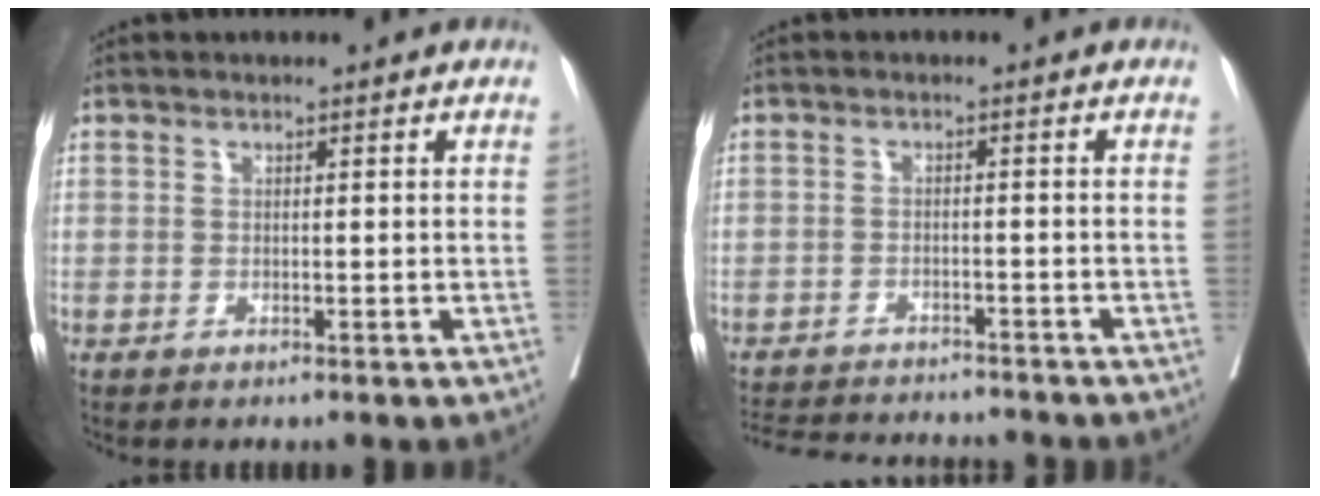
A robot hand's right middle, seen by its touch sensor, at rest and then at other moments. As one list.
[{"total": 11.9, "force": [-11.2, 2.0, 3.4], "torque": [-0.064, 0.000, -0.154]}]